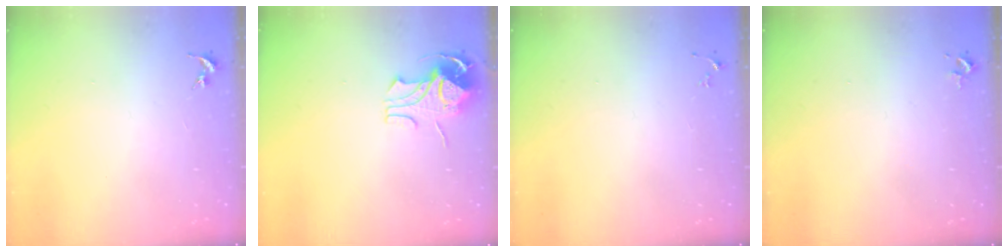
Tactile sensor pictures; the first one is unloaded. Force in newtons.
{"total": 8.9, "press": 8.9, "slide": 0.7}
{"total": 3.3, "press": 3.3, "slide": 0.5}
{"total": 2.4, "press": 2.4, "slide": 0.3}